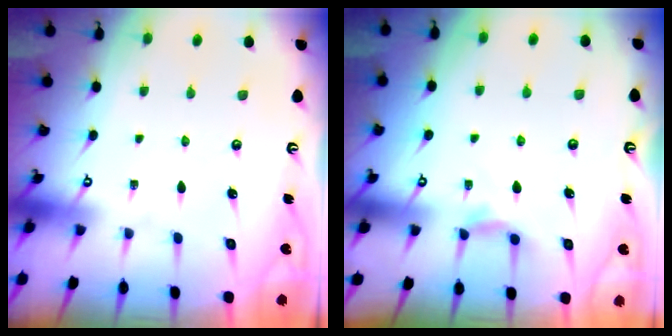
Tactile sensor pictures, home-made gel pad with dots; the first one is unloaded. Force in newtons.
{"total": 4.8, "press": 4.7, "slide": 0.7}